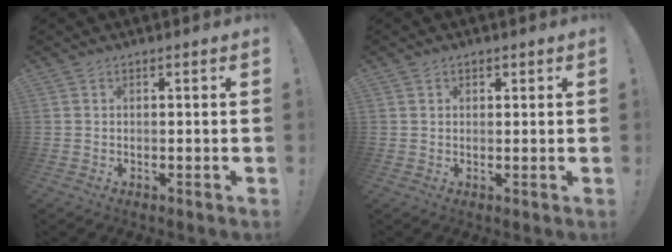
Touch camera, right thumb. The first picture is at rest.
{"total": 1.0, "force": [0.7, 0.7, 0.2], "torque": [0.012, -0.007, 0.010]}